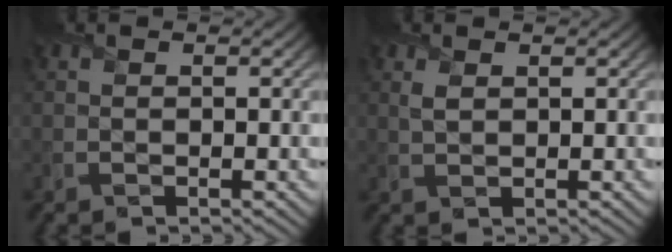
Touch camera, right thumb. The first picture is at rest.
{"total": 1.3, "force": [0.7, 0.7, 0.9], "torque": [-0.025, -0.003, 0.017]}